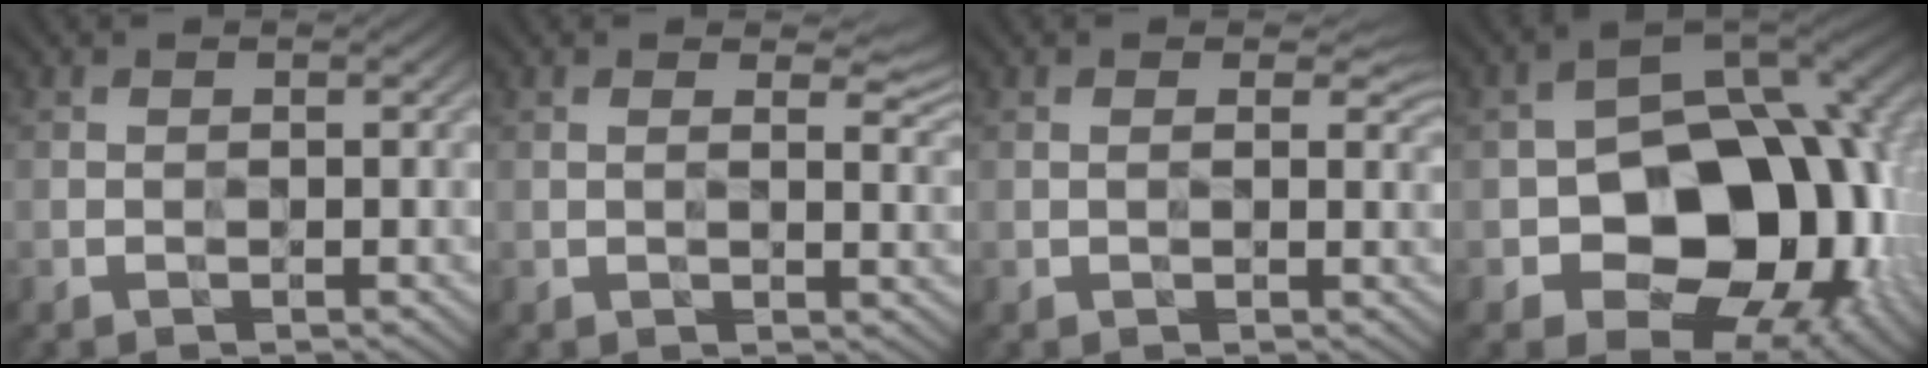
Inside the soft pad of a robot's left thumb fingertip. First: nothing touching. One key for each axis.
{"total": 3.0, "fx": 1.5, "fy": 1.1, "fz": 2.4, "tx": -0.043, "ty": -0.005, "tz": 0.026}
{"total": 1.8, "fx": 0.9, "fy": 1.0, "fz": 1.2, "tx": -0.022, "ty": -0.004, "tz": 0.016}
{"total": 15.8, "fx": -3.6, "fy": 11.5, "fz": 10.3, "tx": -0.122, "ty": -0.026, "tz": -0.059}